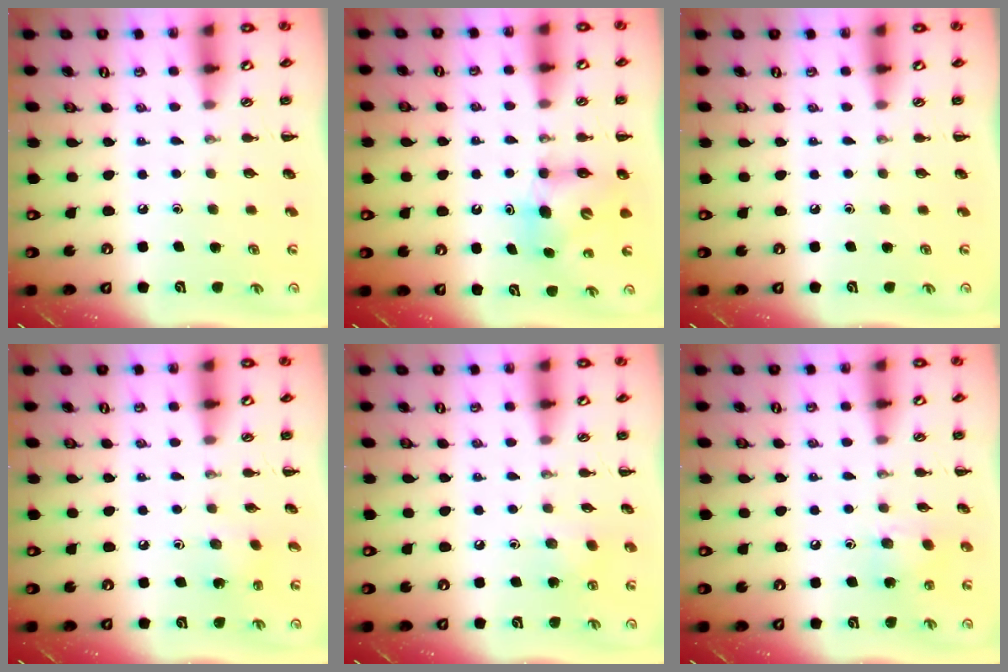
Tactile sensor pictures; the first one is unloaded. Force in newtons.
{"total": 6.6, "press": 6.6, "slide": 0.8}
{"total": 0.0}
{"total": 2.4, "press": 2.2, "slide": 0.7}
{"total": 4.3, "press": 4.2, "slide": 1.2}
{"total": 5.6, "press": 5.5, "slide": 1.0}